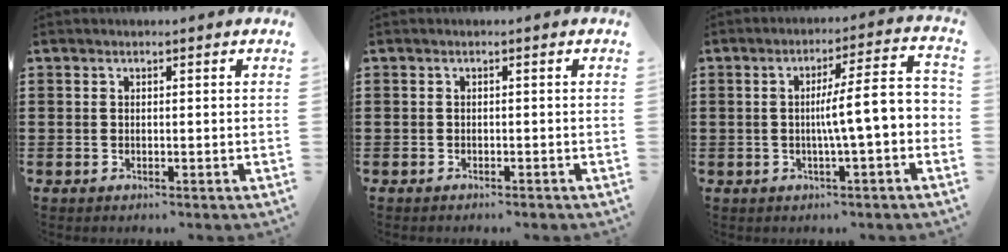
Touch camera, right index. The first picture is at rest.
{"total": 0.7, "force": [-0.6, 0.2, 0.0], "torque": [-0.003, 0.000, -0.014]}
{"total": 9.0, "force": [-0.8, 1.2, 8.9], "torque": [-0.148, -0.001, -0.018]}